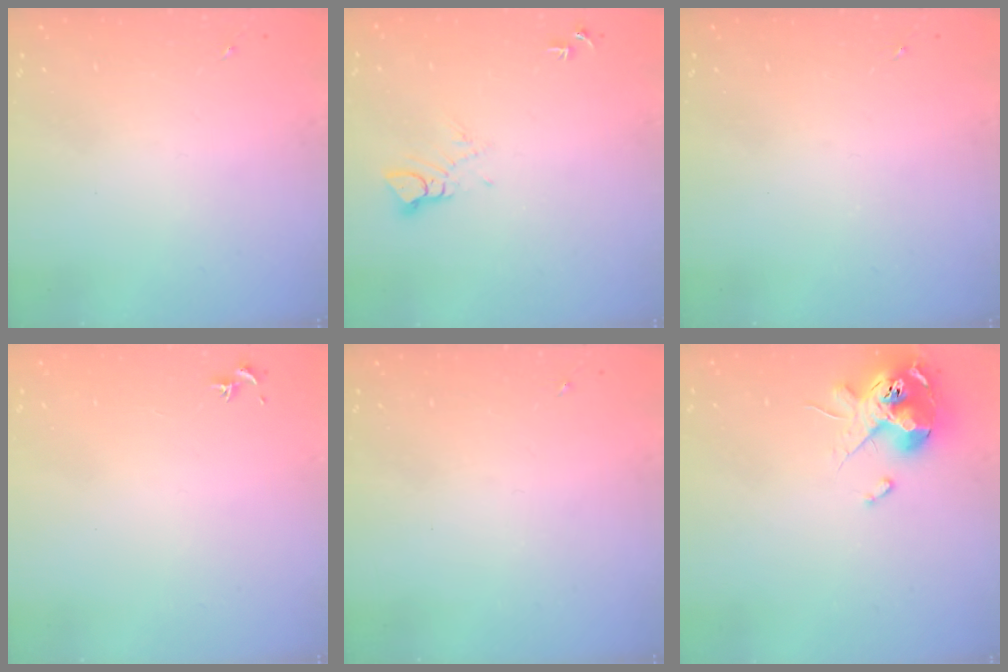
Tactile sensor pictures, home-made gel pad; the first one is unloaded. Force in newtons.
{"total": 4.7, "press": 4.7, "slide": 0.3}
{"total": 0.0}
{"total": 0.7, "press": 0.6, "slide": 0.5}
{"total": 0.0}
{"total": 14.1, "press": 14.0, "slide": 1.7}